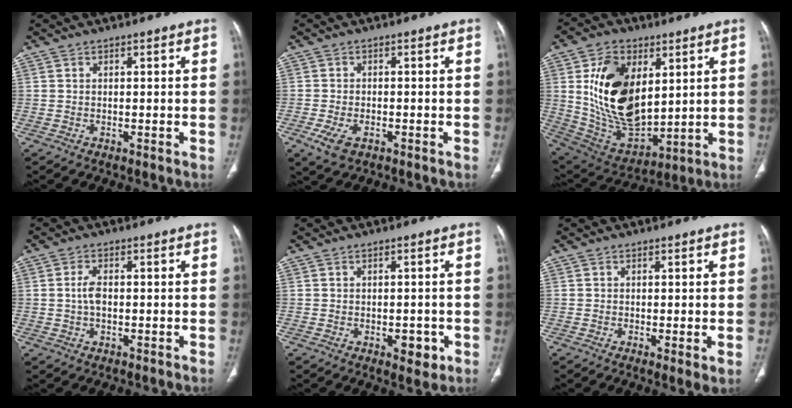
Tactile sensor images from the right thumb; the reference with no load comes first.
{"total": 4.4, "force": [-2.0, 2.3, 3.1], "torque": [-0.070, 0.000, -0.032]}
{"total": 20.9, "force": [4.8, 12.6, 15.9], "torque": [-0.260, -0.027, 0.108]}
{"total": 3.1, "force": [0.0, 1.7, 2.6], "torque": [-0.056, 0.006, -0.002]}
{"total": 3.8, "force": [-1.3, 2.1, 2.9], "torque": [-0.023, 0.002, -0.009]}
{"total": 2.7, "force": [-0.4, 0.5, 2.6], "torque": [-0.050, -0.012, -0.010]}